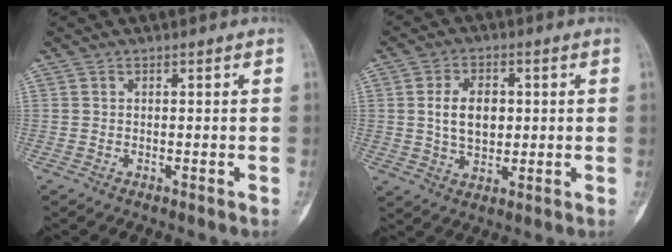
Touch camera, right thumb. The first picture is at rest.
{"total": 8.2, "force": [0.9, 5.5, 6.0], "torque": [-0.085, 0.000, 0.019]}